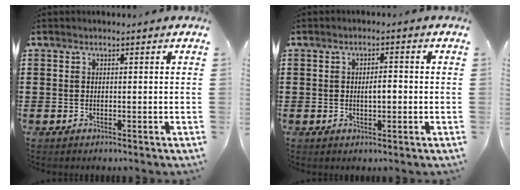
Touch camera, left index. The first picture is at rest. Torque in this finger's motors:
{"motor_torque": [0.07, 0.01, 0.05, 0.06]}